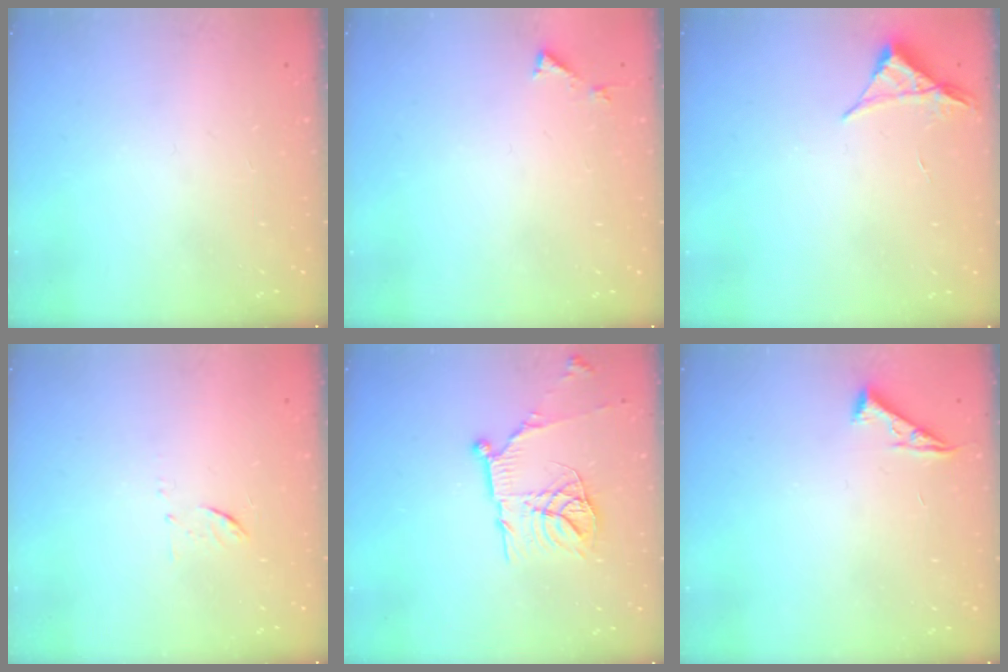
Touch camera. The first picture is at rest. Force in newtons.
{"total": 3.0, "press": 3.0, "slide": 0.2}
{"total": 3.4, "press": 3.4, "slide": 0.6}
{"total": 6.0, "press": 6.0, "slide": 0.4}
{"total": 15.2, "press": 15.2, "slide": 0.8}
{"total": 4.3, "press": 4.3, "slide": 0.6}